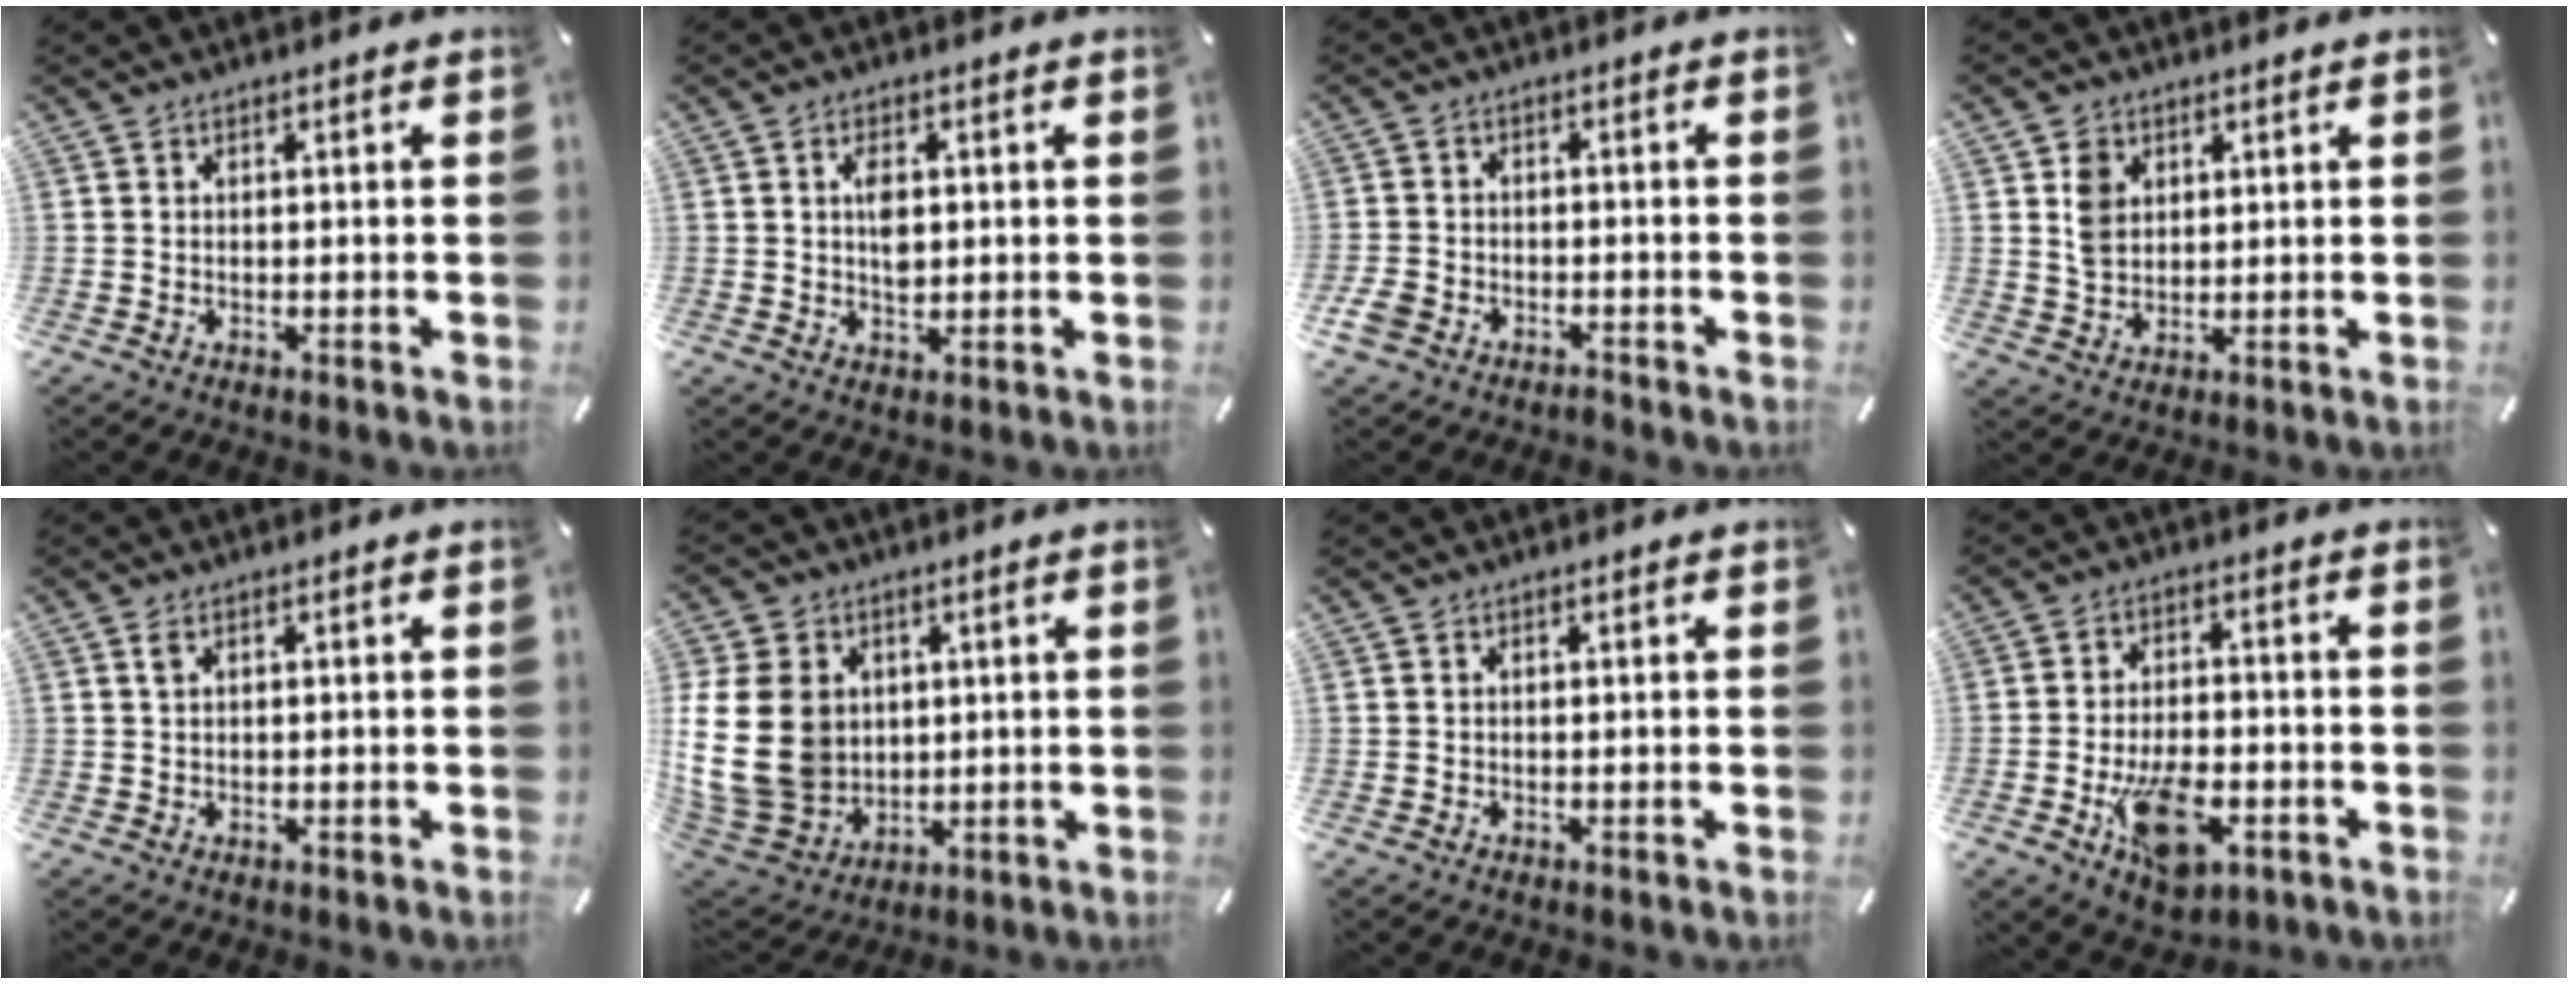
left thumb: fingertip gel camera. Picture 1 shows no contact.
{"total": 4.4, "force": [0.7, 2.7, 3.4], "torque": [-0.064, -0.003, 0.005]}
{"total": 4.3, "force": [-3.0, 2.5, 1.6], "torque": [-0.046, 0.012, -0.062]}
{"total": 5.6, "force": [2.2, 4.7, 2.2], "torque": [-0.039, 0.004, 0.041]}
{"total": 1.7, "force": [0.7, 1.1, 1.2], "torque": [-0.026, 0.003, 0.012]}
{"total": 17.6, "force": [2.4, 14.3, 10.0], "torque": [-0.224, -0.015, 0.045]}
{"total": 0.0}
{"total": 11.9, "force": [-4.6, 6.5, 8.8], "torque": [-0.168, 0.010, -0.078]}